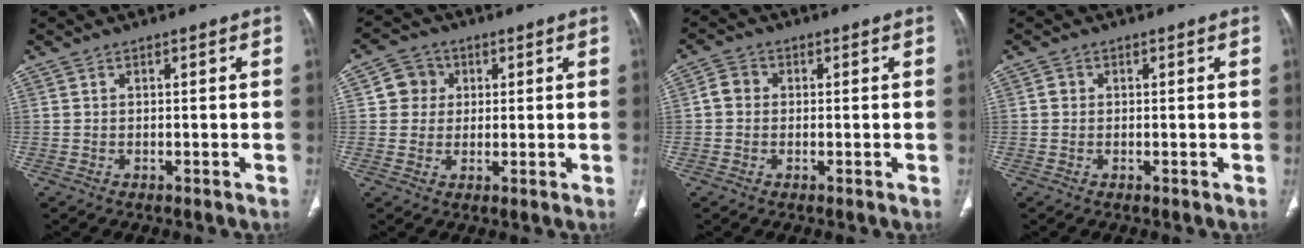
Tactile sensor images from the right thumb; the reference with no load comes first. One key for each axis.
{"total": 5.2, "fx": 1.2, "fy": 4.9, "fz": 1.2, "tx": 0.008, "ty": 0.004, "tz": 0.016}
{"total": 3.1, "fx": 0.0, "fy": 2.7, "fz": 1.5, "tx": -0.018, "ty": 0.009, "tz": -0.007}
{"total": 1.0, "fx": 0.1, "fy": 1.0, "fz": 0.3, "tx": -0.002, "ty": 0.002, "tz": 0.000}